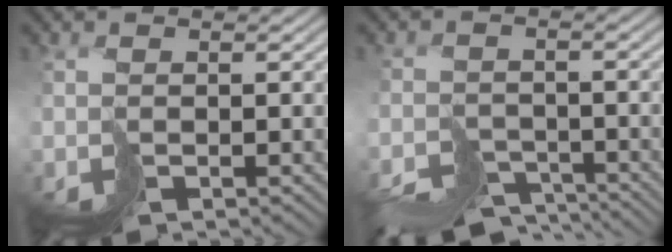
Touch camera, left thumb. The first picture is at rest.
{"total": 6.5, "force": [-6.0, 2.2, 1.4], "torque": [-0.017, -0.009, -0.105]}